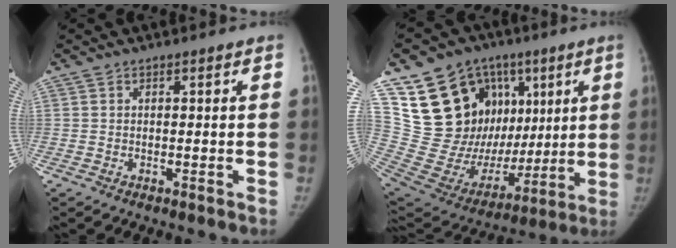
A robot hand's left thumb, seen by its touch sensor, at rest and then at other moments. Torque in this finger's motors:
{"motor_torque": [0.53, 0.61, 1.40, -1.37, 0.08]}